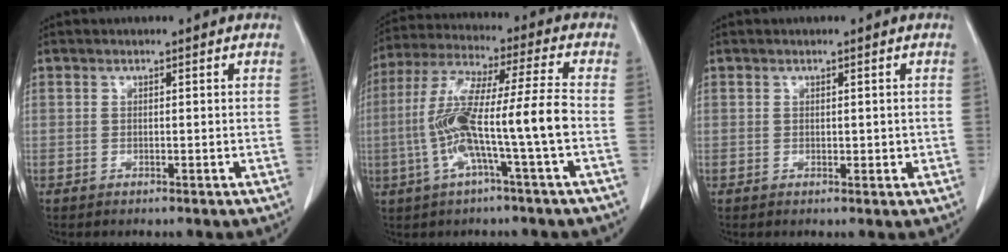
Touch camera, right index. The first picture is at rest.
{"total": 13.6, "force": [-3.0, -0.4, 13.2], "torque": [-0.263, 0.018, -0.061]}
{"total": 1.4, "force": [0.0, 0.9, 1.1], "torque": [-0.014, -0.001, 0.004]}